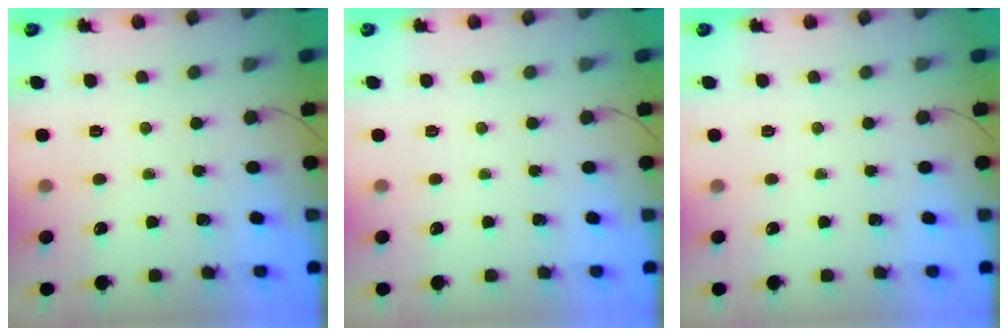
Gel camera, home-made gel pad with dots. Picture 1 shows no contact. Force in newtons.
{"total": 0.0}
{"total": 0.0}